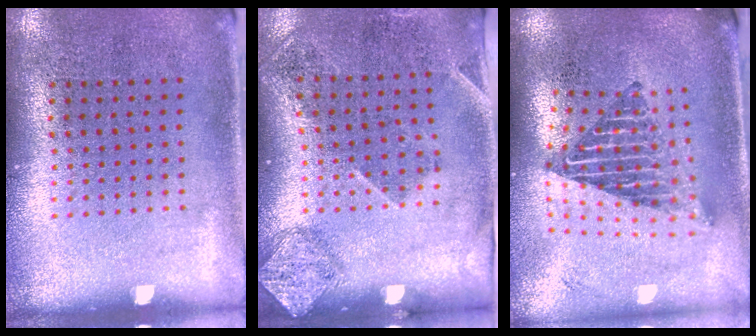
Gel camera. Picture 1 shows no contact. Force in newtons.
{"total": 1.7, "press": 1.1, "slide": 1.3}
{"total": 2.1, "press": 1.6, "slide": 1.4}